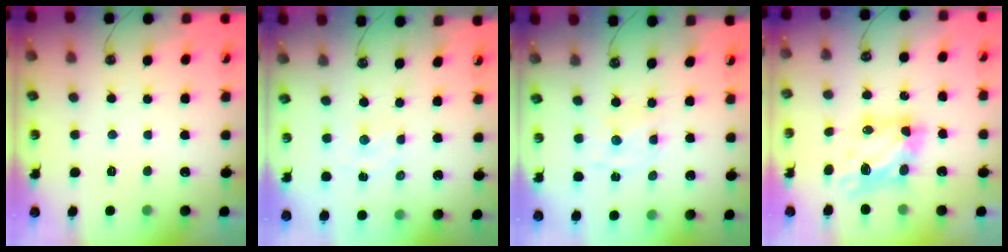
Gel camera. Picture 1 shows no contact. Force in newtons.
{"total": 1.6, "press": 1.5, "slide": 0.3}
{"total": 2.8, "press": 2.7, "slide": 0.7}
{"total": 7.0, "press": 7.0, "slide": 0.6}